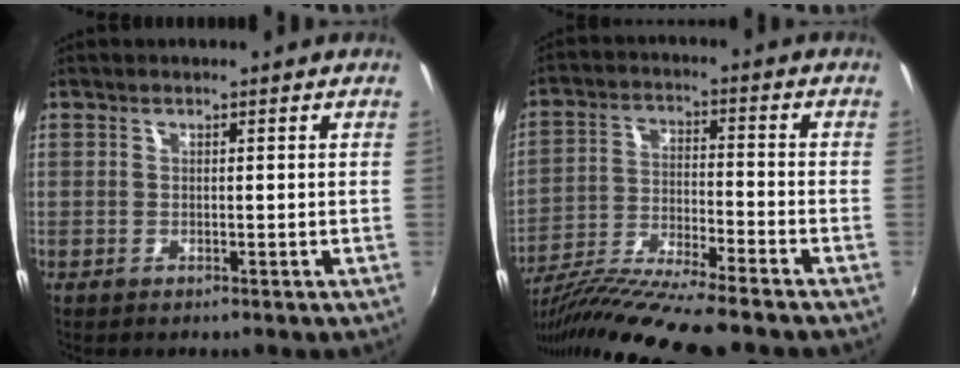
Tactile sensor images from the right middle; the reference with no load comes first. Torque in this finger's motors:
{"motor_torque": [0.95, -1.19, 0.29, 0.19]}